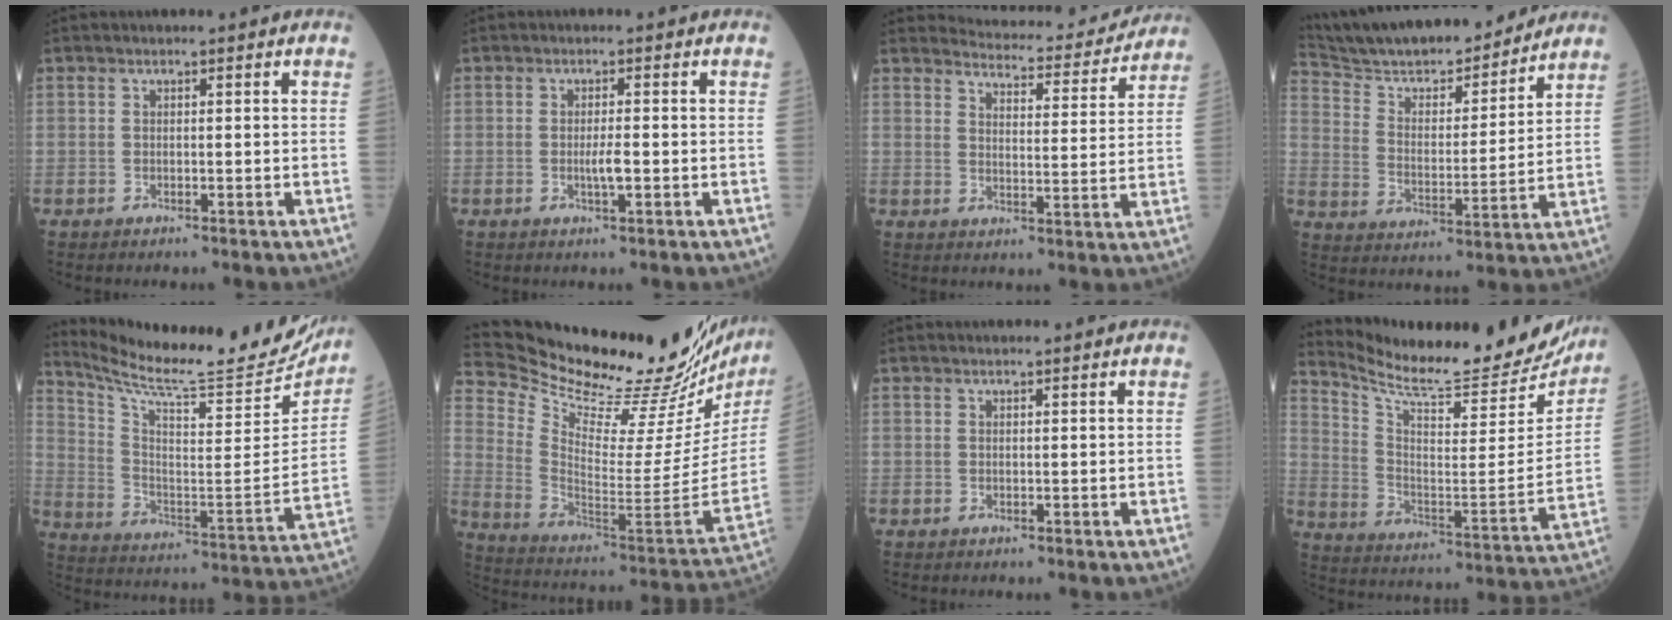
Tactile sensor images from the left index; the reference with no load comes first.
{"total": 2.0, "force": [-0.6, 0.2, 1.9], "torque": [-0.037, -0.005, -0.011]}
{"total": 12.1, "force": [11.9, 1.6, 1.4], "torque": [-0.011, -0.020, 0.140]}
{"total": 19.7, "force": [18.0, 2.9, 7.5], "torque": [-0.131, 0.001, 0.285]}
{"total": 24.8, "force": [23.0, 1.8, 9.3], "torque": [-0.165, -0.091, 0.322]}
{"total": 32.2, "force": [29.2, 1.8, 13.5], "torque": [-0.226, -0.134, 0.405]}
{"total": 0.9, "force": [0.9, 0.0, 0.1], "torque": [-0.004, 0.005, 0.012]}
{"total": 23.4, "force": [22.0, 3.6, 7.2], "torque": [-0.125, -0.085, 0.303]}